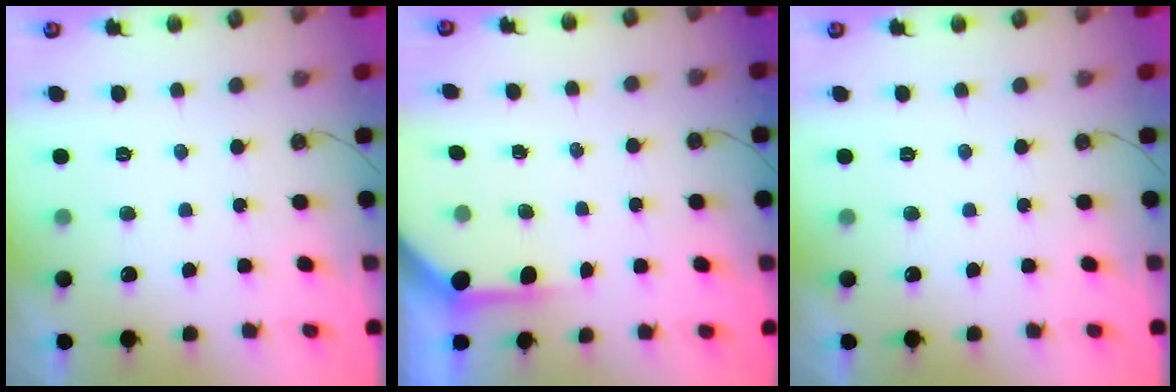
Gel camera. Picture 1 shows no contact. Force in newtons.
{"total": 3.8, "press": 3.8, "slide": 0.5}
{"total": 0.0}